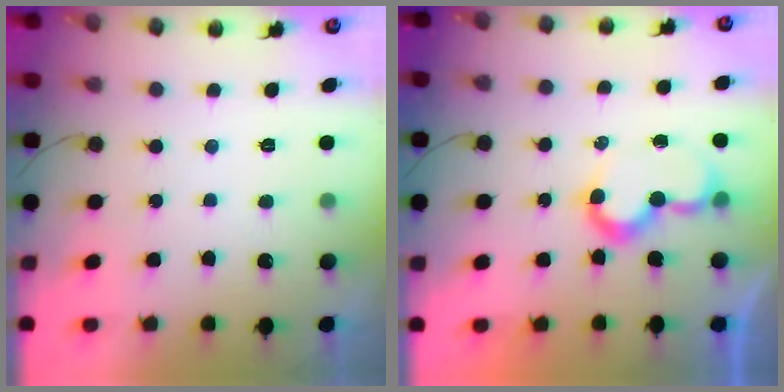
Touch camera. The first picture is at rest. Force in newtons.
{"total": 7.8, "press": 7.8, "slide": 0.7}